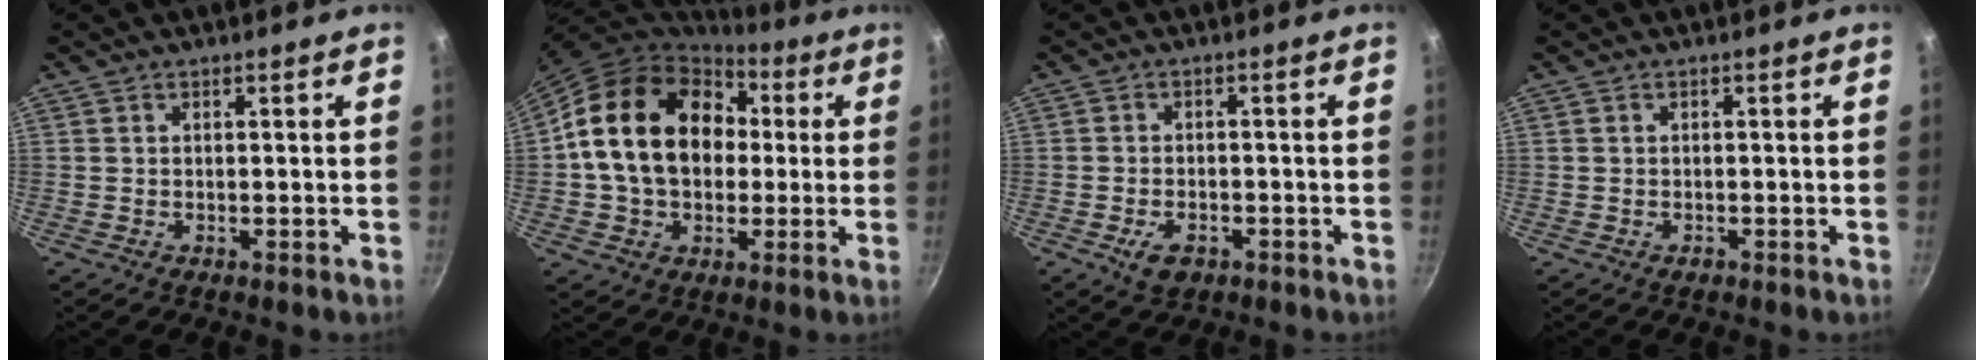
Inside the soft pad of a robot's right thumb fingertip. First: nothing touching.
{"total": 20.6, "force": [2.7, 15.5, 13.3], "torque": [-0.211, 0.033, 0.044]}
{"total": 4.4, "force": [-2.1, 2.7, 2.7], "torque": [-0.044, 0.013, -0.030]}
{"total": 0.6, "force": [-0.4, 0.3, 0.3], "torque": [-0.005, 0.004, -0.004]}